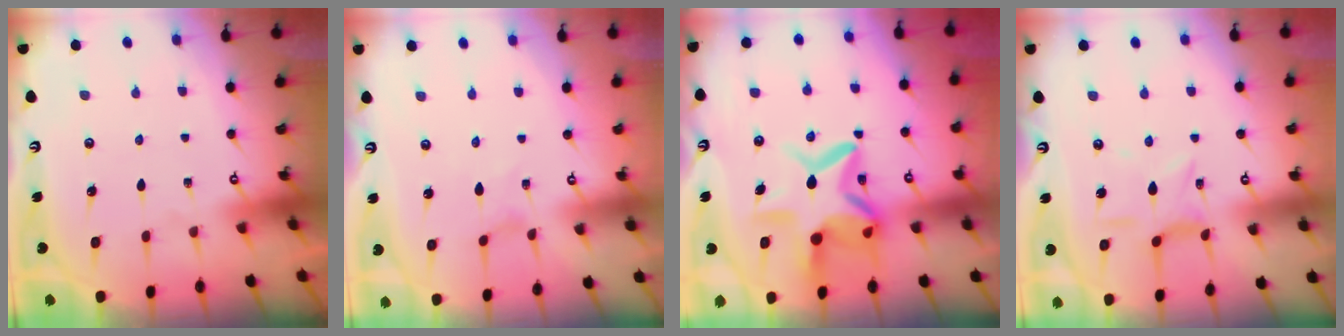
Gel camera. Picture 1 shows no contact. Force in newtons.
{"total": 0.0}
{"total": 14.0, "press": 14.0, "slide": 1.2}
{"total": 5.0, "press": 5.0, "slide": 0.3}